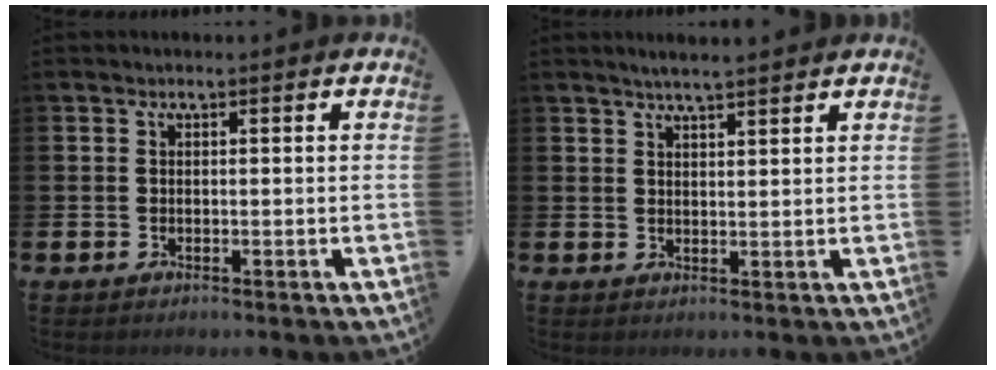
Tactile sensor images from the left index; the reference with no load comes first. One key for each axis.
{"total": 3.1, "fx": 3.0, "fy": 0.0, "fz": 0.8, "tx": -0.022, "ty": -0.009, "tz": 0.054}